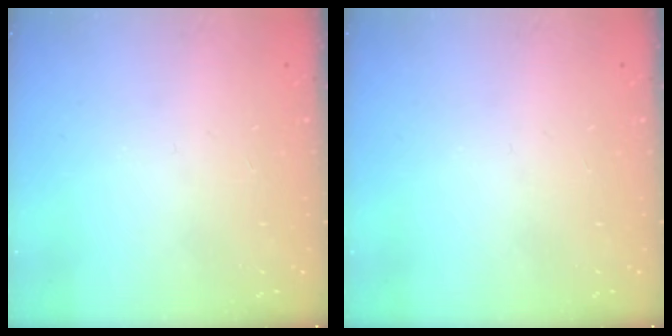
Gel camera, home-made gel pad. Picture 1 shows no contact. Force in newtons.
{"total": 0.0}